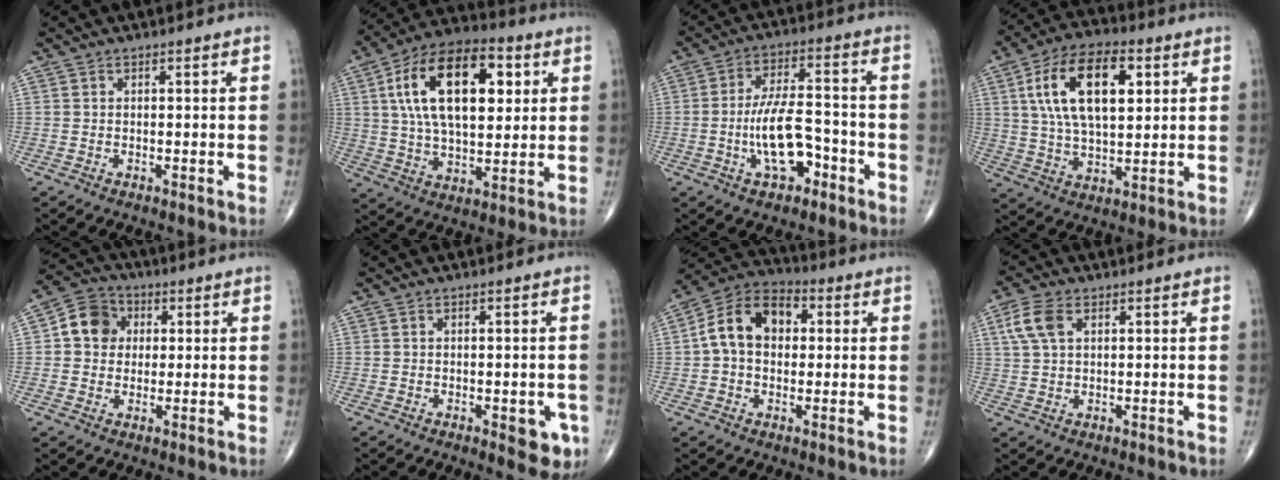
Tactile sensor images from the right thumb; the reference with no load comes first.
{"total": 21.4, "force": [5.8, 11.0, 17.3], "torque": [-0.279, 0.003, 0.092]}
{"total": 10.8, "force": [-3.7, 4.9, 8.9], "torque": [-0.153, 0.031, -0.065]}
{"total": 17.2, "force": [4.9, 8.5, 14.2], "torque": [-0.244, 0.001, 0.087]}
{"total": 8.1, "force": [1.3, 7.1, 3.8], "torque": [-0.046, 0.011, 0.011]}
{"total": 4.9, "force": [-1.8, 2.2, 4.1], "torque": [-0.025, -0.003, -0.019]}
{"total": 12.0, "force": [1.4, 8.3, 8.6], "torque": [-0.135, 0.031, 0.011]}
{"total": 5.9, "force": [2.1, 3.3, 4.4], "torque": [-0.102, 0.009, 0.043]}